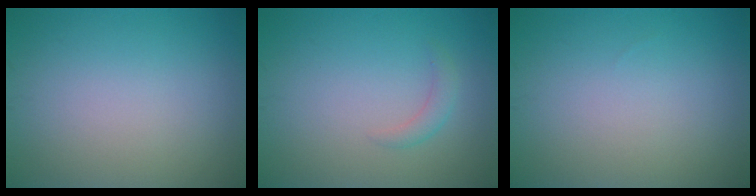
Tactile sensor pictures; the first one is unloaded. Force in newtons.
{"total": 1.2, "press": 1.2, "slide": 0.1}
{"total": 0.0}